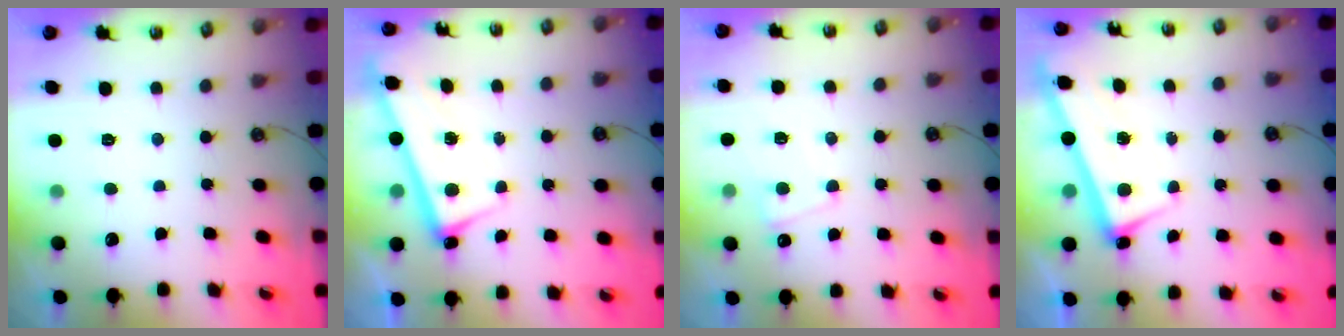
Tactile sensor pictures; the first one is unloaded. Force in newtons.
{"total": 2.7, "press": 2.7, "slide": 0.5}
{"total": 2.3, "press": 2.3, "slide": 0.5}
{"total": 2.8, "press": 2.7, "slide": 0.4}